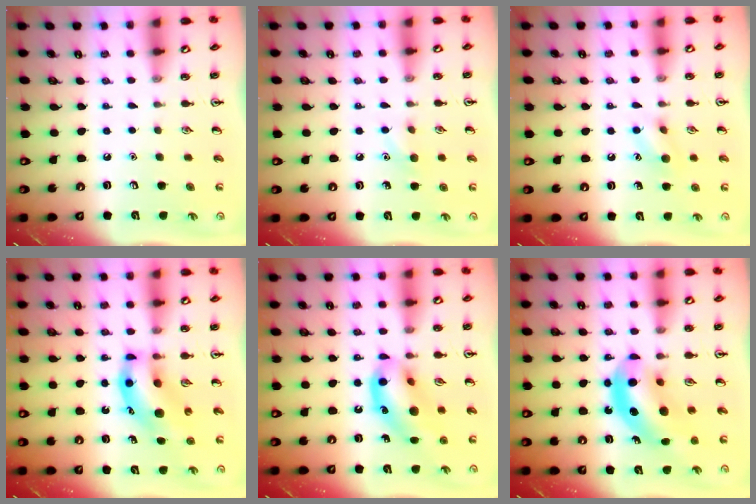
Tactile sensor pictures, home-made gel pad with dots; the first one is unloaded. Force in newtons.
{"total": 5.7, "press": 5.4, "slide": 1.7}
{"total": 7.8, "press": 7.6, "slide": 1.5}
{"total": 10.9, "press": 10.6, "slide": 2.9}
{"total": 14.3, "press": 14.0, "slide": 2.9}
{"total": 11.3, "press": 10.7, "slide": 3.5}